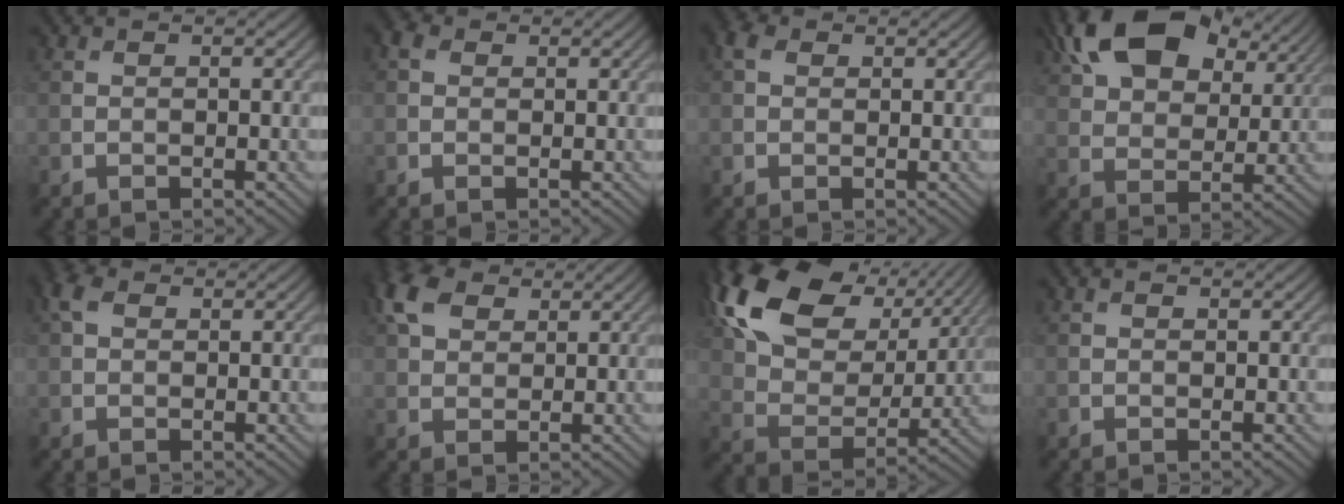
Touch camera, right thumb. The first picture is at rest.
{"total": 1.6, "force": [0.4, 1.5, 0.7], "torque": [-0.012, 0.000, 0.003]}
{"total": 2.2, "force": [0.8, 1.8, 1.1], "torque": [-0.018, 0.001, 0.010]}
{"total": 17.0, "force": [9.8, 9.0, 10.6], "torque": [-0.215, 0.029, 0.161]}
{"total": 3.0, "force": [1.1, 2.2, 1.7], "torque": [-0.036, 0.003, 0.016]}
{"total": 6.3, "force": [3.6, 4.2, 3.1], "torque": [-0.079, 0.013, 0.071]}
{"total": 16.3, "force": [8.4, 9.8, 9.9], "torque": [-0.215, 0.015, 0.154]}
{"total": 0.7, "force": [0.6, 0.3, 0.2], "torque": [-0.004, 0.000, 0.012]}